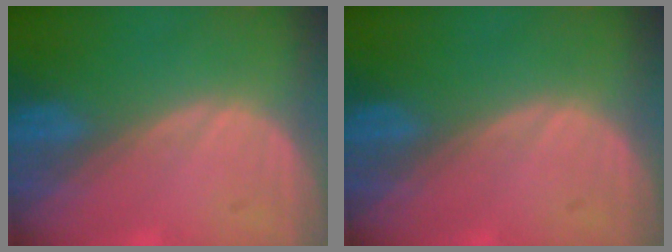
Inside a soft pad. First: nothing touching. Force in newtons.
{"total": 0.0}